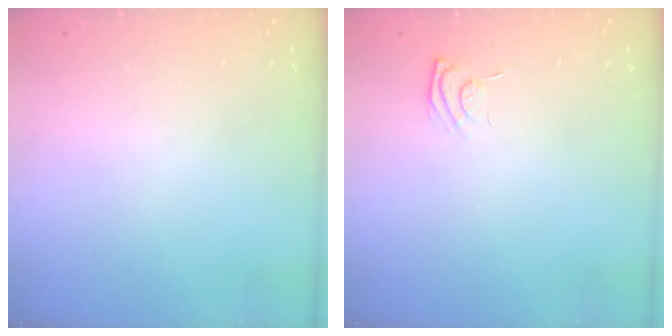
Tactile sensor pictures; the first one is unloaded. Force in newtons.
{"total": 4.9, "press": 4.7, "slide": 1.1}